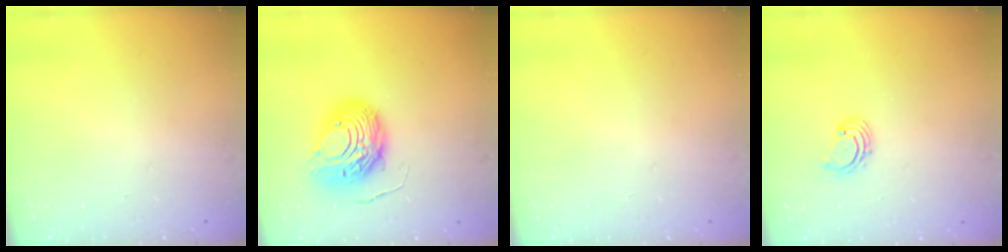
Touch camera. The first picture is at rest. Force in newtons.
{"total": 11.8, "press": 11.8, "slide": 1.3}
{"total": 0.0}
{"total": 1.9, "press": 1.8, "slide": 0.2}